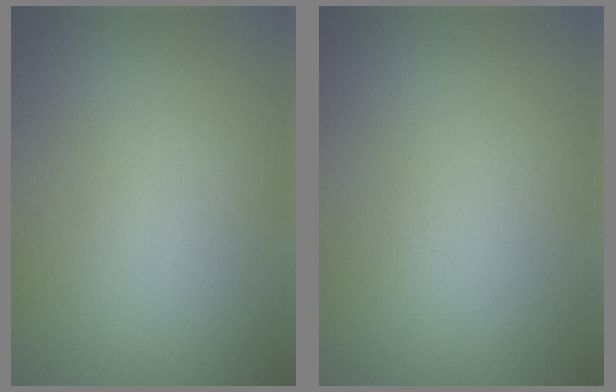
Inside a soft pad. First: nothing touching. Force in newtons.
{"total": 0.0}